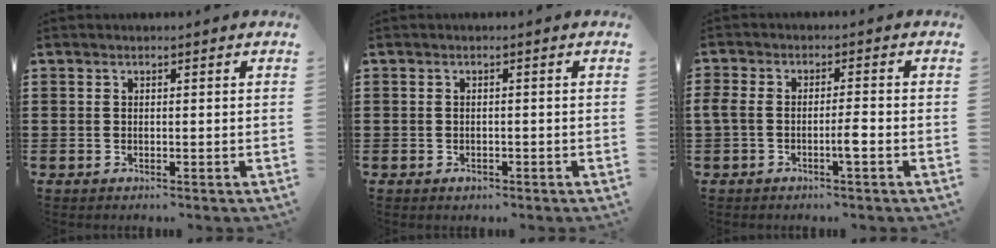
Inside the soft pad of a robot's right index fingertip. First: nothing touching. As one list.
[{"total": 0.9, "force": [-0.6, 0.5, 0.5], "torque": [-0.012, -0.003, -0.011]}, {"total": 3.7, "force": [-1.3, 0.8, 3.3], "torque": [-0.067, 0.003, -0.028]}]